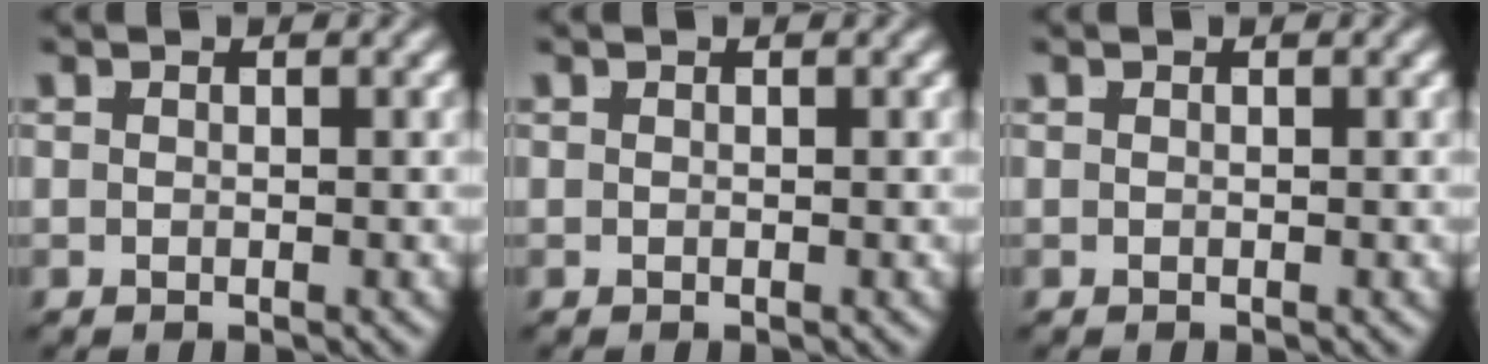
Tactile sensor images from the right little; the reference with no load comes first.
{"total": 0.0}
{"total": 0.0}